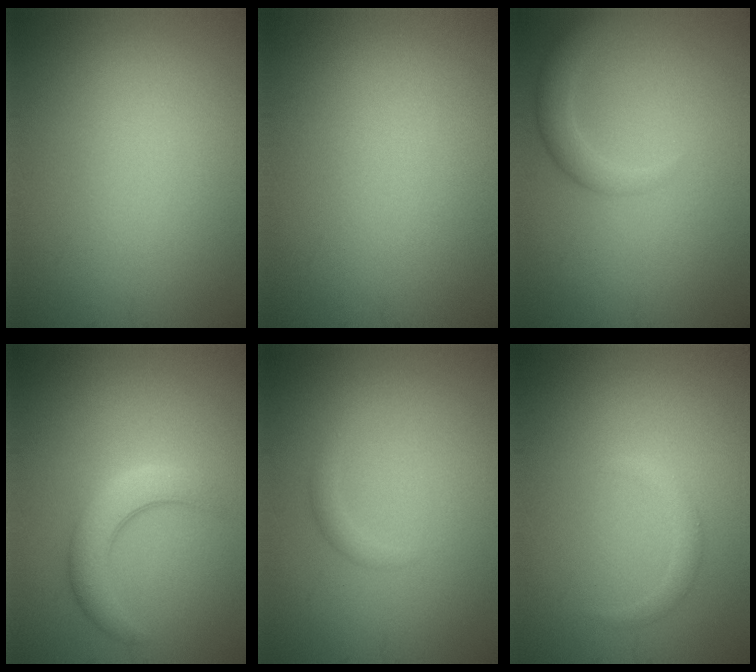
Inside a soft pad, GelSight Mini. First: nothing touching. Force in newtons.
{"total": 0.0}
{"total": 2.7, "press": 2.7, "slide": 0.2}
{"total": 3.4, "press": 3.4, "slide": 0.3}
{"total": 1.0, "press": 1.0, "slide": 0.1}
{"total": 1.2, "press": 1.2, "slide": 0.1}